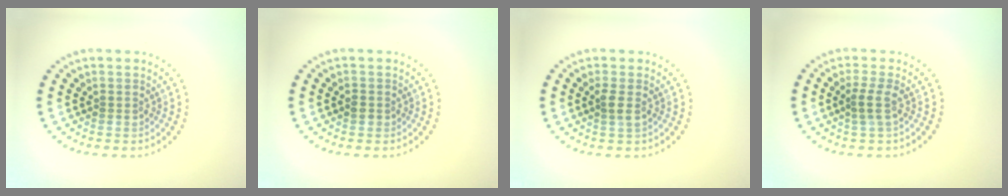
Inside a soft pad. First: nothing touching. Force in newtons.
{"total": 1.0, "press": 0.9, "slide": 0.4}
{"total": 1.3, "press": 1.1, "slide": 0.7}
{"total": 1.6, "press": 1.2, "slide": 1.1}